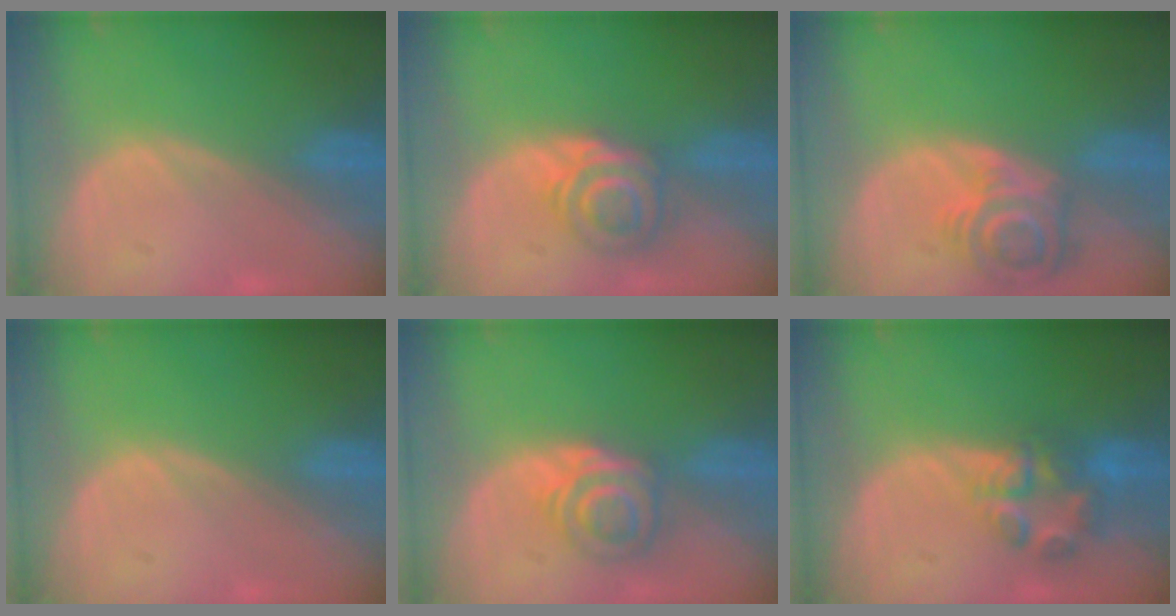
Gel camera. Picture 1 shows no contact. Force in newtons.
{"total": 5.8, "press": 5.4, "slide": 2.1}
{"total": 6.4, "press": 6.3, "slide": 0.8}
{"total": 0.0}
{"total": 5.6, "press": 5.3, "slide": 1.8}
{"total": 7.0, "press": 6.1, "slide": 3.5}